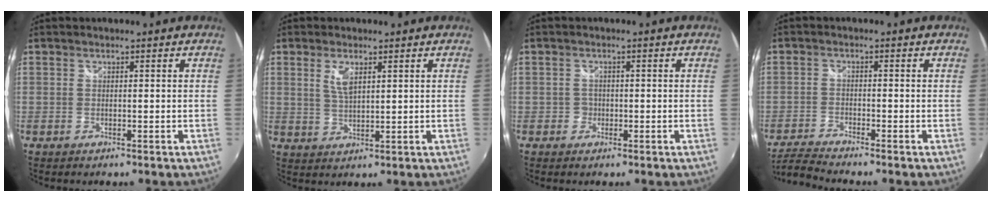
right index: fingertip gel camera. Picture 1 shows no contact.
{"total": 4.0, "force": [1.8, 1.6, 3.2], "torque": [-0.058, -0.002, 0.034]}
{"total": 1.8, "force": [-0.8, 1.7, 0.1], "torque": [-0.001, 0.001, -0.012]}
{"total": 5.4, "force": [-5.1, -0.4, 1.5], "torque": [-0.049, -0.017, -0.102]}